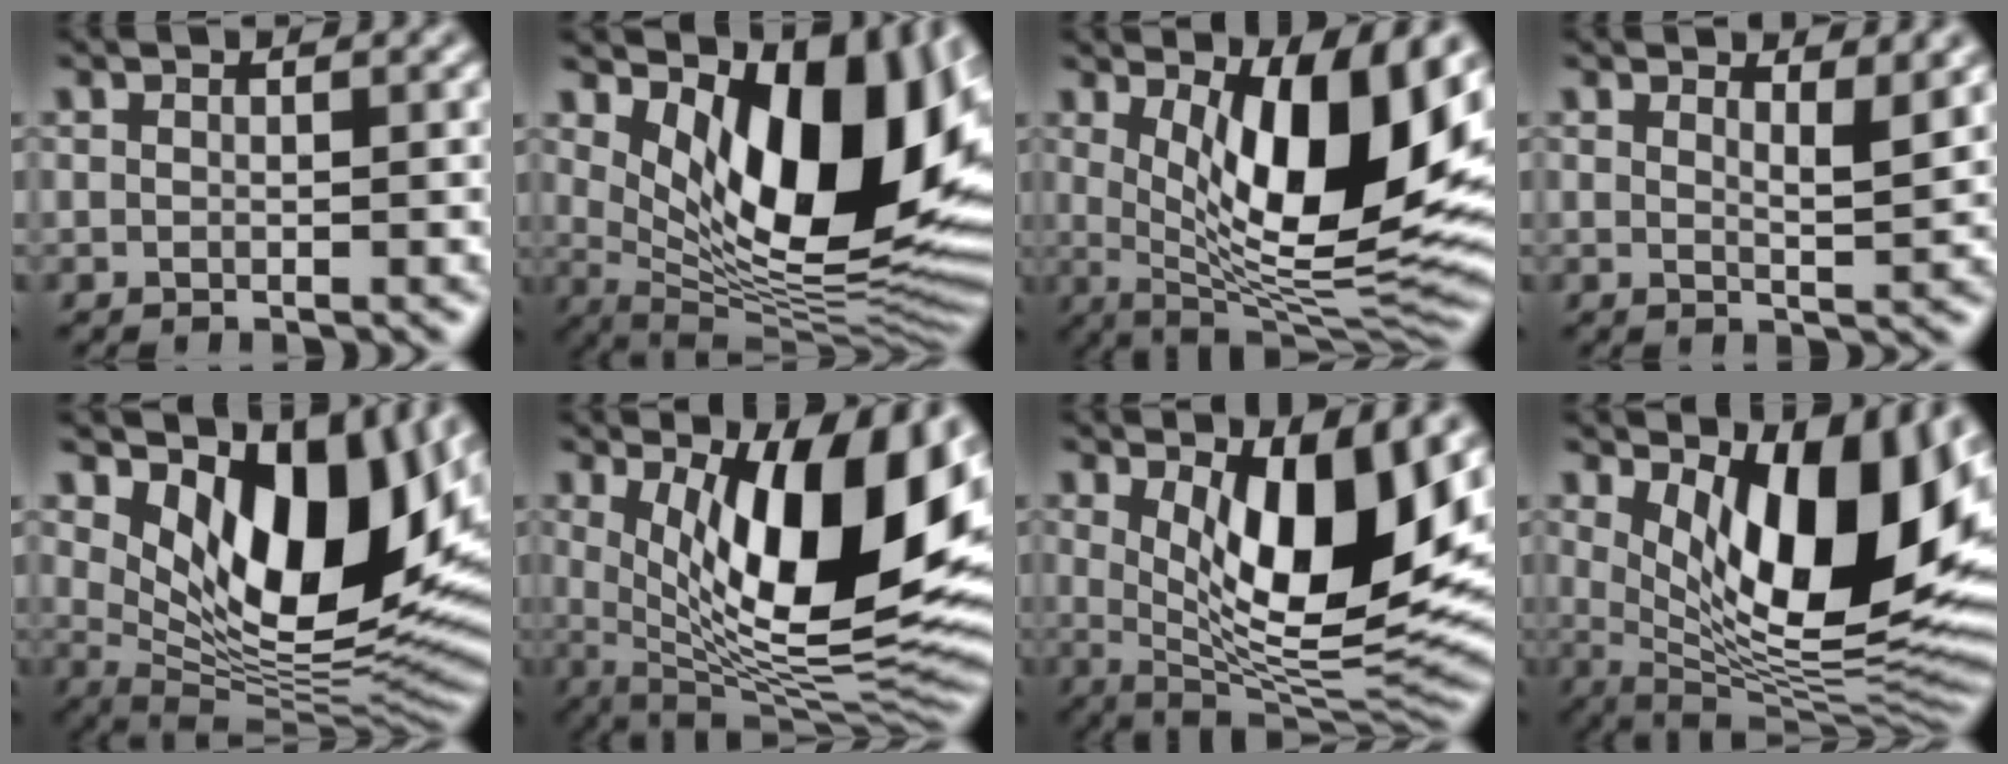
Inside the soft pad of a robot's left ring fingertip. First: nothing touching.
{"total": 14.3, "force": [4.1, 6.6, 12.0], "torque": [-0.167, -0.017, 0.079]}
{"total": 12.5, "force": [3.3, 4.1, 11.4], "torque": [-0.159, -0.015, 0.057]}
{"total": 2.6, "force": [1.7, 0.6, 1.8], "torque": [-0.016, -0.003, 0.025]}
{"total": 13.7, "force": [4.6, 6.5, 11.2], "torque": [-0.167, -0.010, 0.088]}
{"total": 14.2, "force": [3.7, 4.9, 12.9], "torque": [-0.179, -0.016, 0.062]}
{"total": 11.0, "force": [2.7, 3.9, 9.9], "torque": [-0.153, -0.021, 0.051]}
{"total": 12.9, "force": [3.5, 5.0, 11.3], "torque": [-0.162, -0.016, 0.063]}